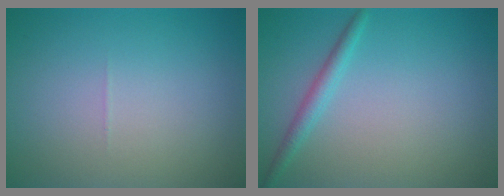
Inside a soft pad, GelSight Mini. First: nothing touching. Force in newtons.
{"total": 1.7, "press": 1.7, "slide": 0.1}